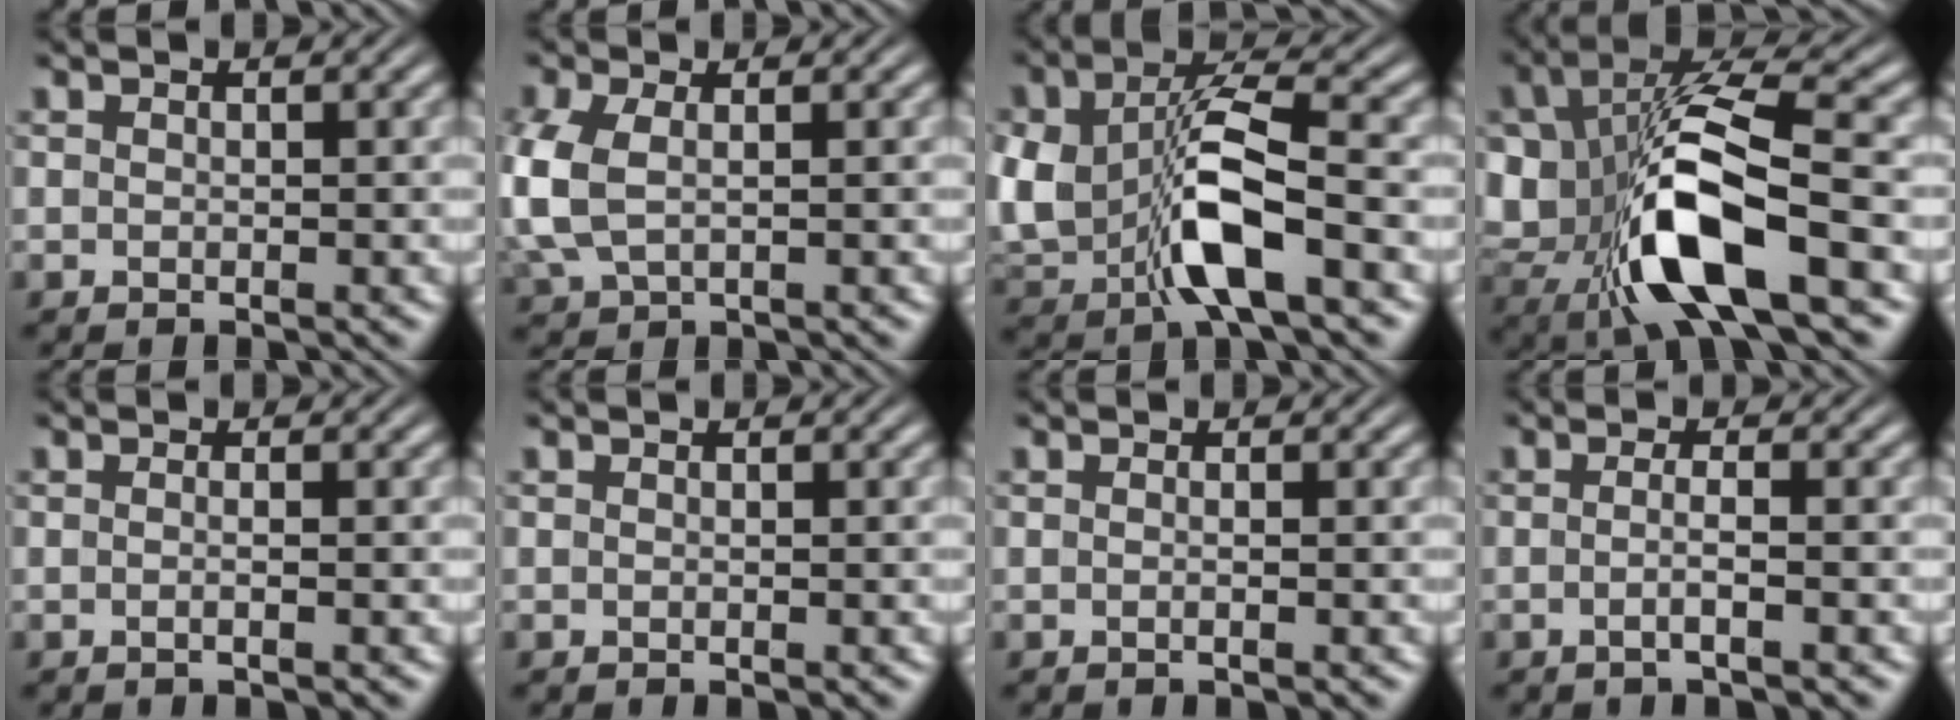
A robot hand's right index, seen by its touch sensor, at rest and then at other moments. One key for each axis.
{"total": 4.8, "fx": 0.0, "fy": 3.7, "fz": 3.1, "tx": -0.095, "ty": -0.009, "tz": 0.008}
{"total": 8.6, "fx": -0.2, "fy": 5.4, "fz": 6.7, "tx": -0.144, "ty": -0.007, "tz": 0.002}
{"total": 11.3, "fx": -1.0, "fy": 6.3, "fz": 9.3, "tx": -0.191, "ty": -0.009, "tz": -0.011}
{"total": 0.6, "fx": -0.3, "fy": 0.0, "fz": 0.5, "tx": -0.010, "ty": 0.006, "tz": -0.010}
{"total": 0.0}
{"total": 0.0}
{"total": 1.7, "fx": -0.9, "fy": -0.3, "fz": 1.4, "tx": -0.027, "ty": 0.000, "tz": -0.019}